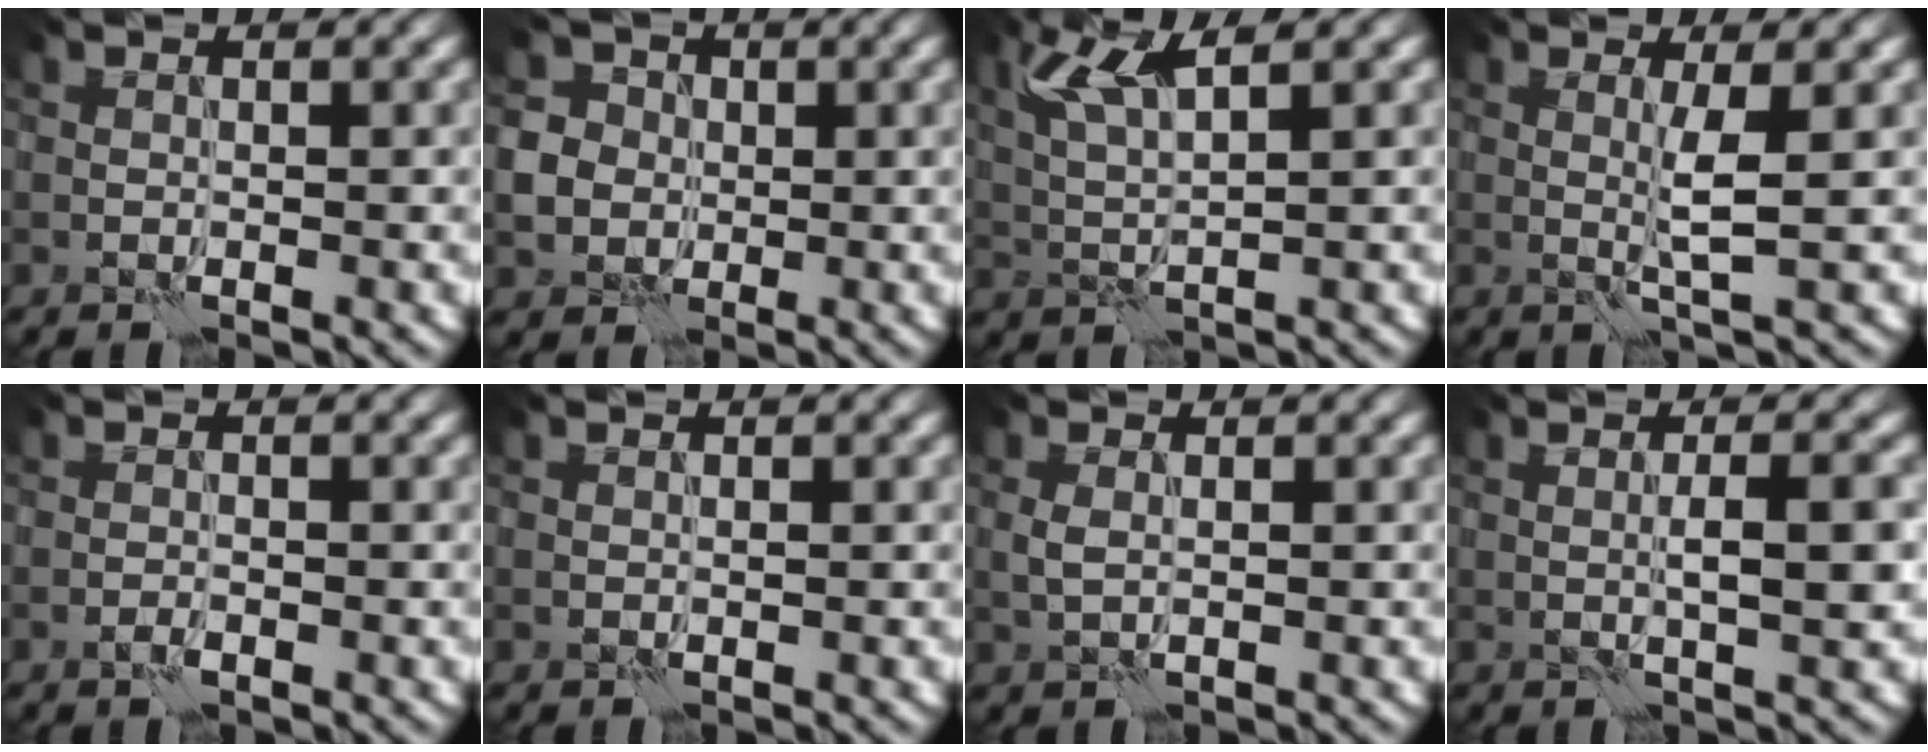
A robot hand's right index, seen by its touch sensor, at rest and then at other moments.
{"total": 4.8, "force": [-0.4, 4.3, 1.9], "torque": [-0.029, 0.009, -0.024]}
{"total": 4.2, "force": [1.9, 0.8, 3.7], "torque": [-0.089, 0.005, 0.039]}
{"total": 2.3, "force": [0.3, 0.0, 2.3], "torque": [-0.049, 0.000, 0.002]}
{"total": 0.9, "force": [-0.6, 0.3, 0.6], "torque": [-0.013, 0.002, -0.012]}
{"total": 0.0}
{"total": 1.1, "force": [0.2, 0.5, 1.0], "torque": [-0.025, 0.000, 0.005]}
{"total": 3.1, "force": [0.0, 0.4, 3.0], "torque": [-0.052, 0.003, 0.002]}